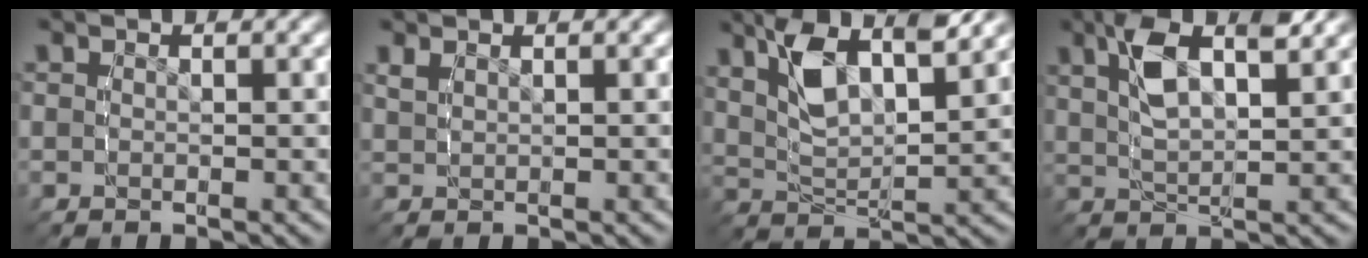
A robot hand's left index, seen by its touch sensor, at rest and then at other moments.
{"total": 0.8, "force": [0.7, 0.0, 0.4], "torque": [-0.008, 0.001, 0.022]}
{"total": 7.3, "force": [3.5, 2.9, 5.7], "torque": [-0.108, 0.001, 0.062]}
{"total": 6.1, "force": [2.6, 2.1, 5.1], "torque": [-0.105, -0.002, 0.049]}